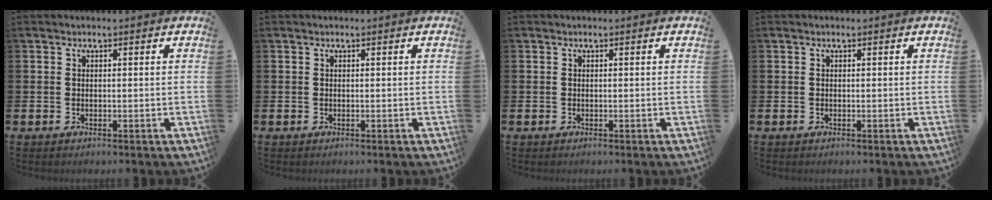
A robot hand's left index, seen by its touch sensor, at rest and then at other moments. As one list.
[{"total": 0.0}, {"total": 0.0}, {"total": 0.0}]